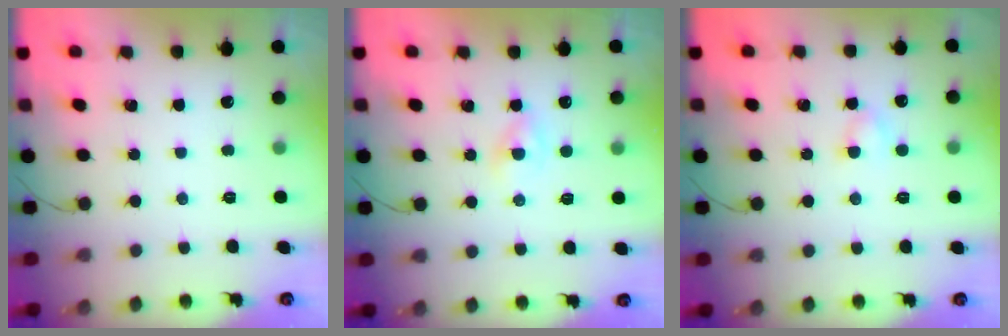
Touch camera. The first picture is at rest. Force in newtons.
{"total": 1.9, "press": 1.7, "slide": 0.8}
{"total": 2.6, "press": 2.5, "slide": 0.8}